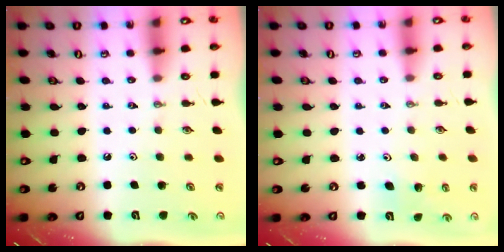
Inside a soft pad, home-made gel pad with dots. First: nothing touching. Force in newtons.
{"total": 2.4, "press": 2.2, "slide": 1.0}